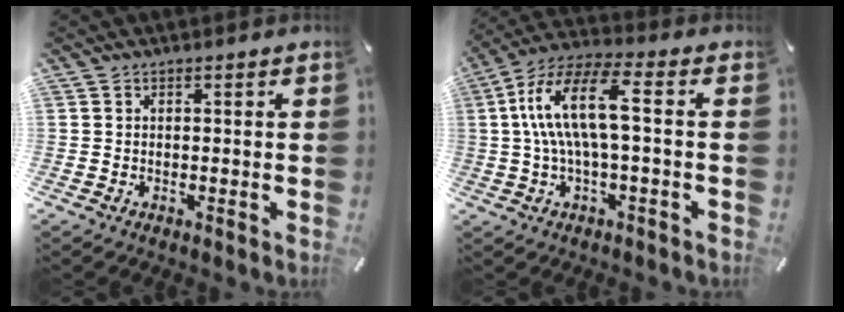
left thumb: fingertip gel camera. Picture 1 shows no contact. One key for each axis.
{"total": 14.4, "fx": 1.2, "fy": 4.9, "fz": 13.5, "tx": -0.279, "ty": 0.000, "tz": 0.013}